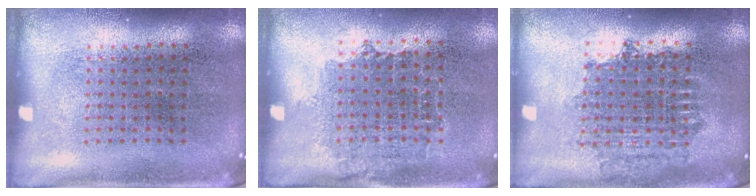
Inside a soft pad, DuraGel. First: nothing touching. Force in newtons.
{"total": 0.9, "press": 0.7, "slide": 0.6}
{"total": 1.7, "press": 1.4, "slide": 1.0}